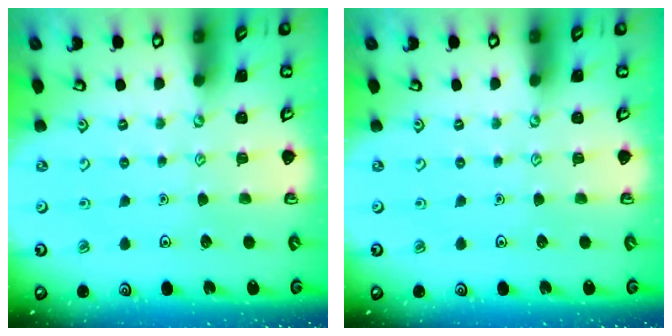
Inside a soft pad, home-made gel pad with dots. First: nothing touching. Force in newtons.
{"total": 0.0}